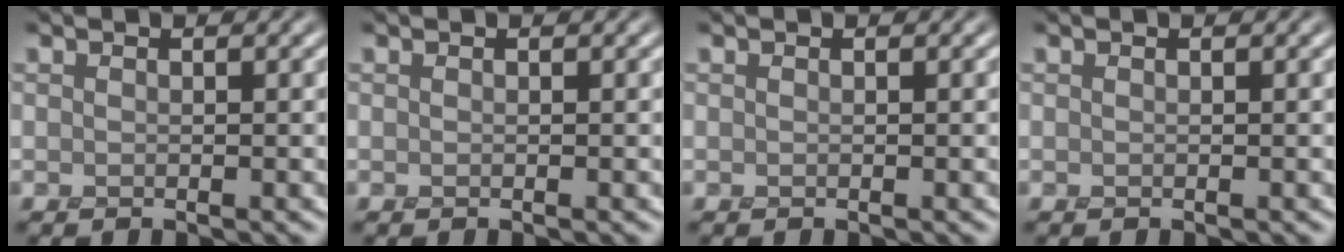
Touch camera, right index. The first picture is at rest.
{"total": 0.0}
{"total": 0.0}
{"total": 0.0}